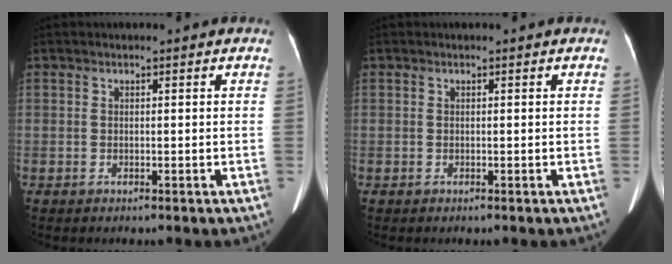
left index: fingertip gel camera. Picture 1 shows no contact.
{"total": 0.0}